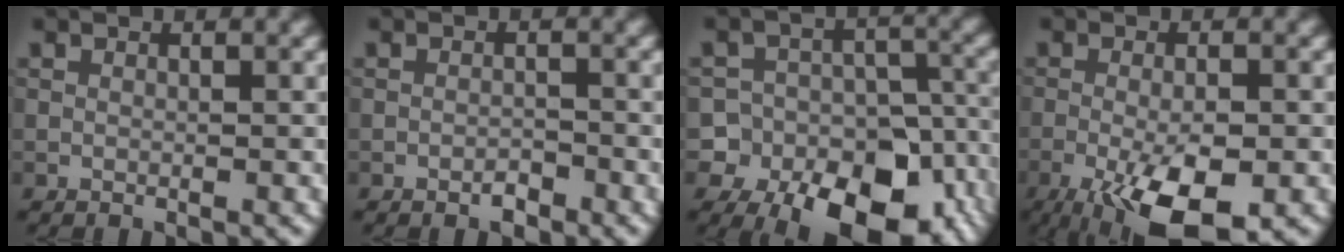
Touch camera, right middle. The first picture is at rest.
{"total": 1.0, "force": [-0.8, 0.4, 0.6], "torque": [-0.011, 0.002, -0.014]}
{"total": 18.7, "force": [-11.4, 12.9, 7.4], "torque": [-0.103, -0.051, -0.165]}
{"total": 9.1, "force": [-4.3, 3.0, 7.4], "torque": [-0.137, -0.015, -0.066]}